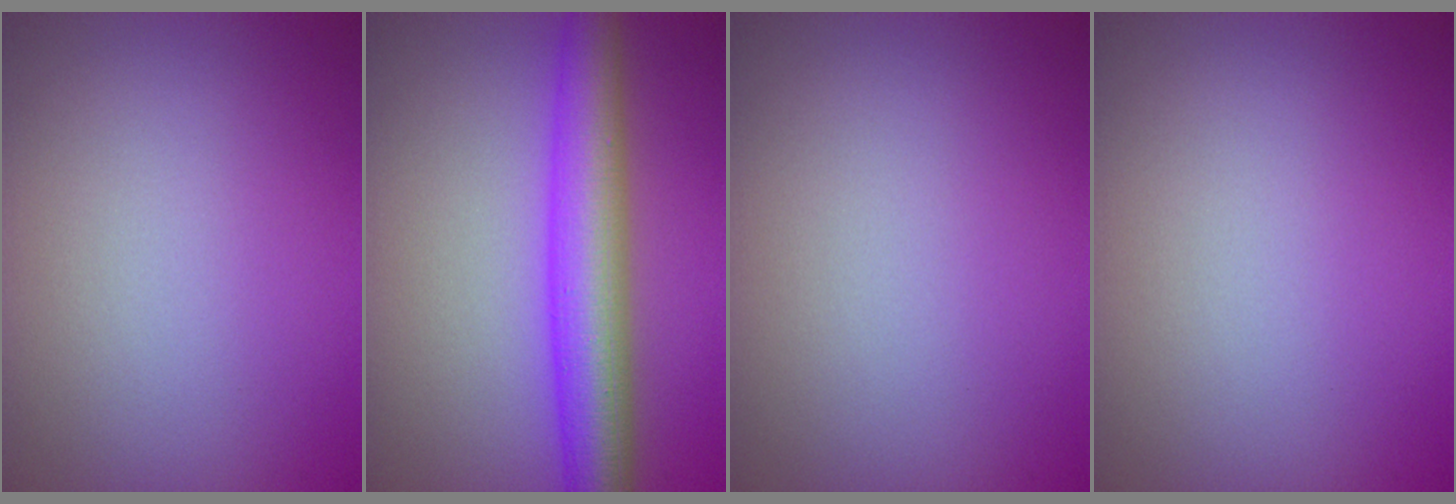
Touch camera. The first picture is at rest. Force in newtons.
{"total": 6.7, "press": 6.7, "slide": 0.1}
{"total": 0.0}
{"total": 0.0}